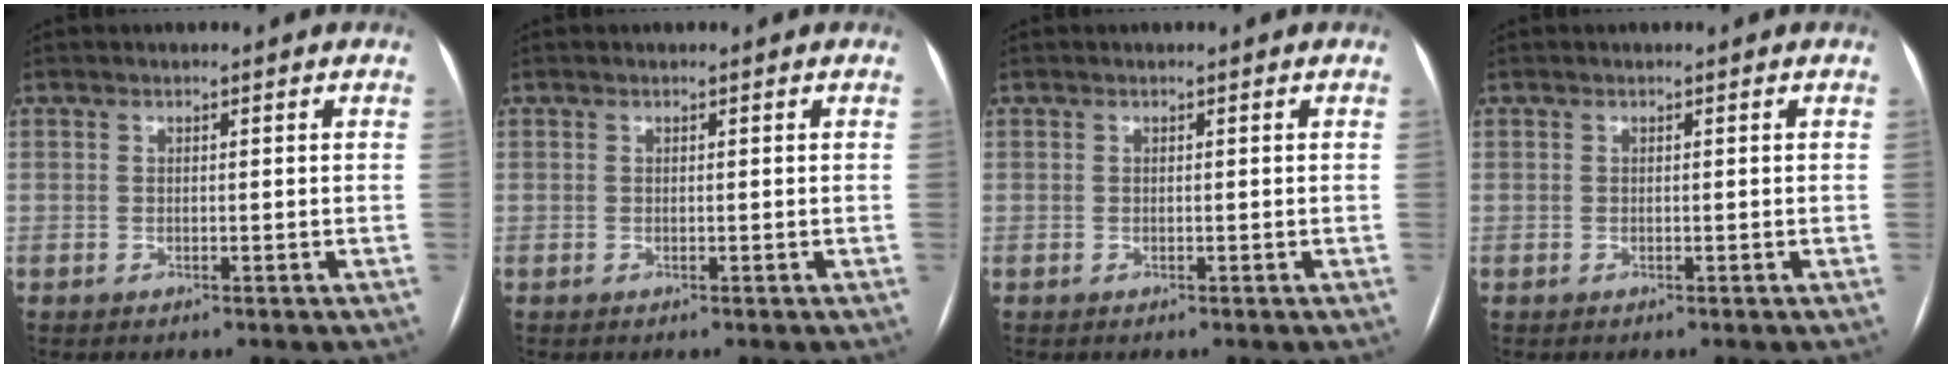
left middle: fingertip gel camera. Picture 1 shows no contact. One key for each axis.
{"total": 0.0}
{"total": 0.0}
{"total": 0.0}